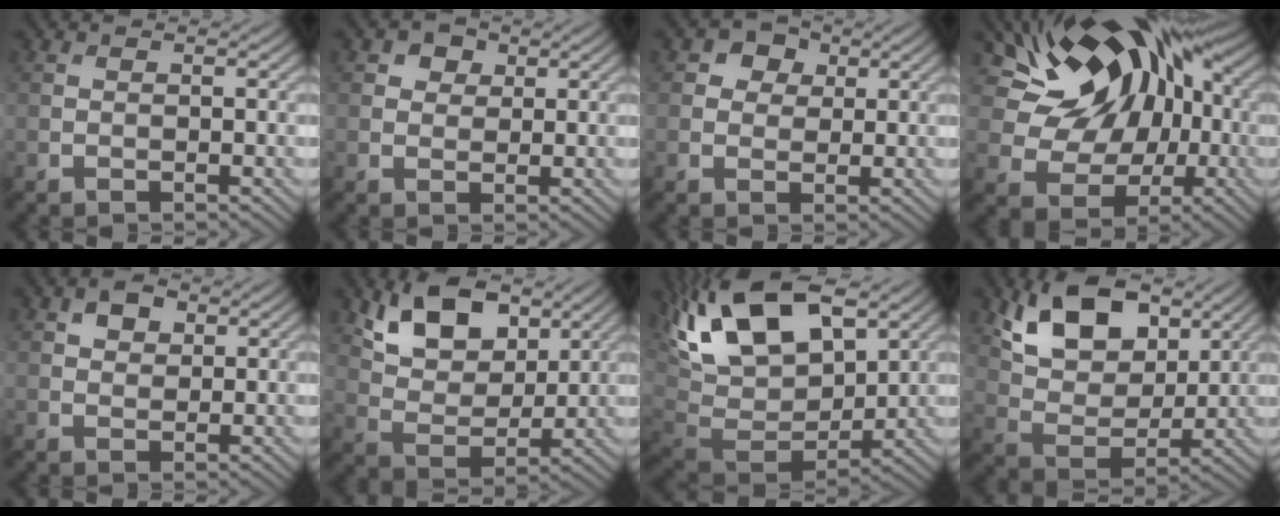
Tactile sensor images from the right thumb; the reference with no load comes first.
{"total": 2.7, "force": [1.3, 2.1, 1.1], "torque": [-0.017, 0.000, 0.019]}
{"total": 3.4, "force": [1.2, 2.8, 1.4], "torque": [-0.022, 0.005, 0.014]}
{"total": 14.3, "force": [3.8, 9.7, 9.7], "torque": [-0.176, 0.024, 0.058]}
{"total": 2.9, "force": [1.5, 1.9, 1.6], "torque": [-0.030, 0.002, 0.024]}
{"total": 10.3, "force": [5.8, 5.8, 6.2], "torque": [-0.135, -0.002, 0.104]}
{"total": 19.1, "force": [8.1, 11.0, 13.4], "torque": [-0.282, 0.028, 0.151]}
{"total": 11.9, "force": [6.4, 6.8, 7.3], "torque": [-0.153, 0.002, 0.117]}